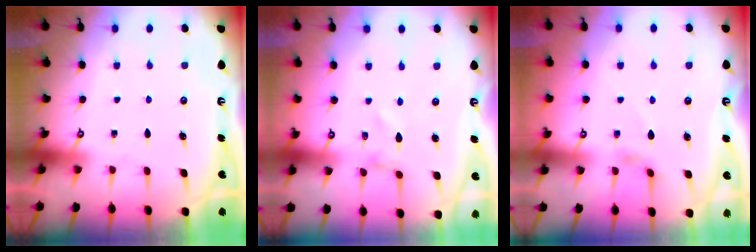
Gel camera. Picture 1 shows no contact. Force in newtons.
{"total": 0.7, "press": 0.7, "slide": 0.1}
{"total": 2.1, "press": 2.1, "slide": 0.4}